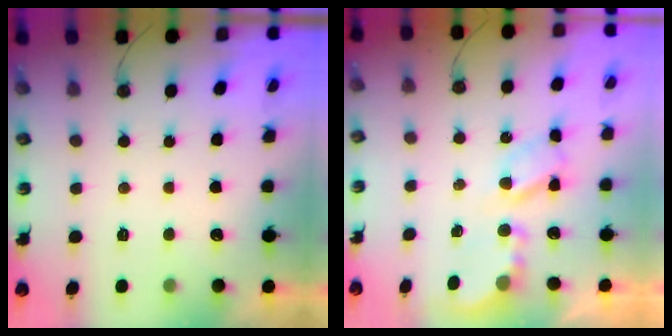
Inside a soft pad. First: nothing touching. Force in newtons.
{"total": 5.6, "press": 5.6, "slide": 0.3}